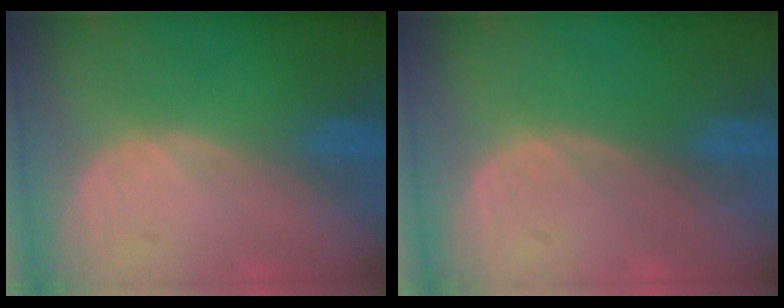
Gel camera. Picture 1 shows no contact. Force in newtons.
{"total": 0.0}